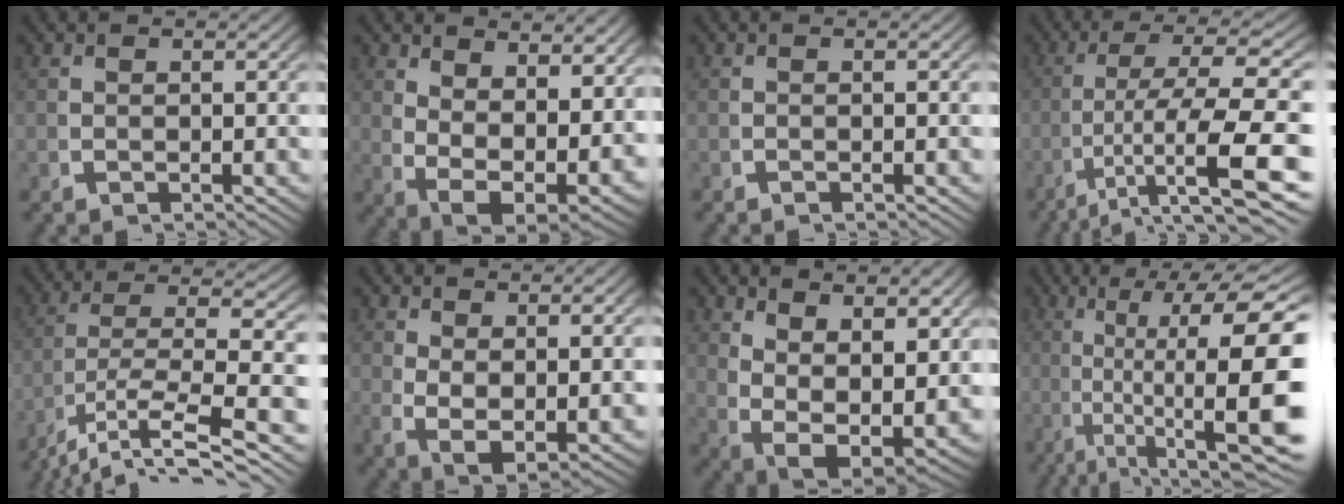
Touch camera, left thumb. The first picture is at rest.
{"total": 10.8, "force": [-1.5, 7.9, 7.2], "torque": [-0.157, -0.069, 0.007]}
{"total": 0.6, "force": [-0.4, -0.2, 0.5], "torque": [-0.003, 0.009, -0.009]}
{"total": 11.0, "force": [-2.0, 3.8, 10.1], "torque": [-0.181, -0.031, -0.007]}
{"total": 8.9, "force": [-3.6, 3.9, 7.1], "torque": [-0.158, -0.041, -0.026]}
{"total": 6.3, "force": [-0.5, 4.3, 4.6], "torque": [-0.109, -0.043, 0.017]}
{"total": 12.0, "force": [-1.2, 8.9, 8.0], "torque": [-0.178, -0.070, 0.010]}
{"total": 15.9, "force": [0.7, 8.1, 13.6], "torque": [-0.230, -0.038, 0.030]}